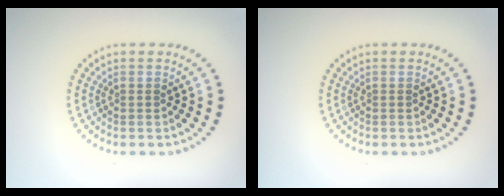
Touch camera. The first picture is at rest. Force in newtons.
{"total": 0.0}